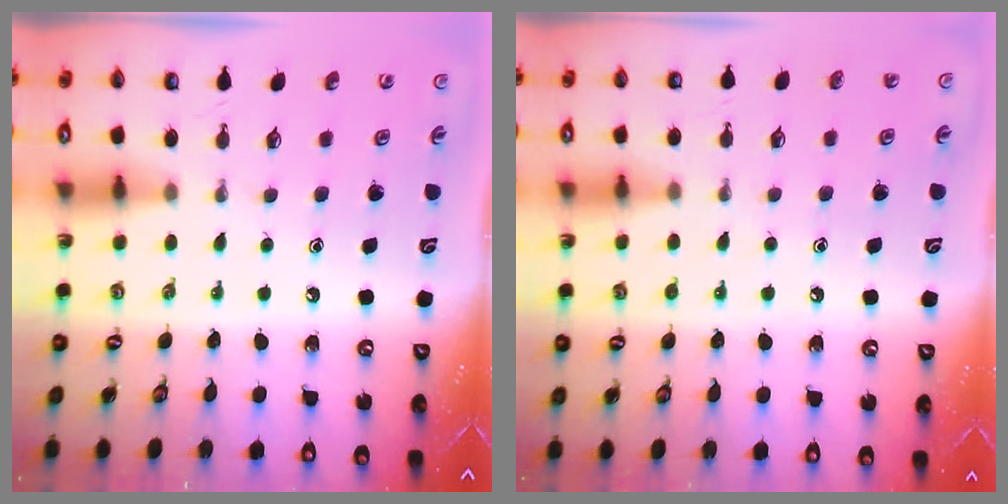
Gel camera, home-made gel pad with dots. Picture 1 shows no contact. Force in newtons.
{"total": 6.3, "press": 6.3, "slide": 0.9}